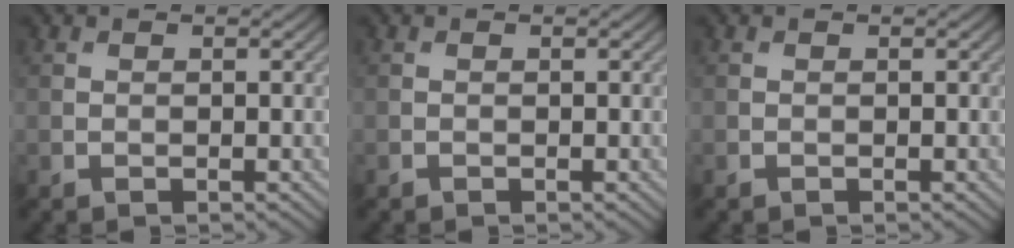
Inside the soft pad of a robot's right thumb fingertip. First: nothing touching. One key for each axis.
{"total": 0.0}
{"total": 0.0}